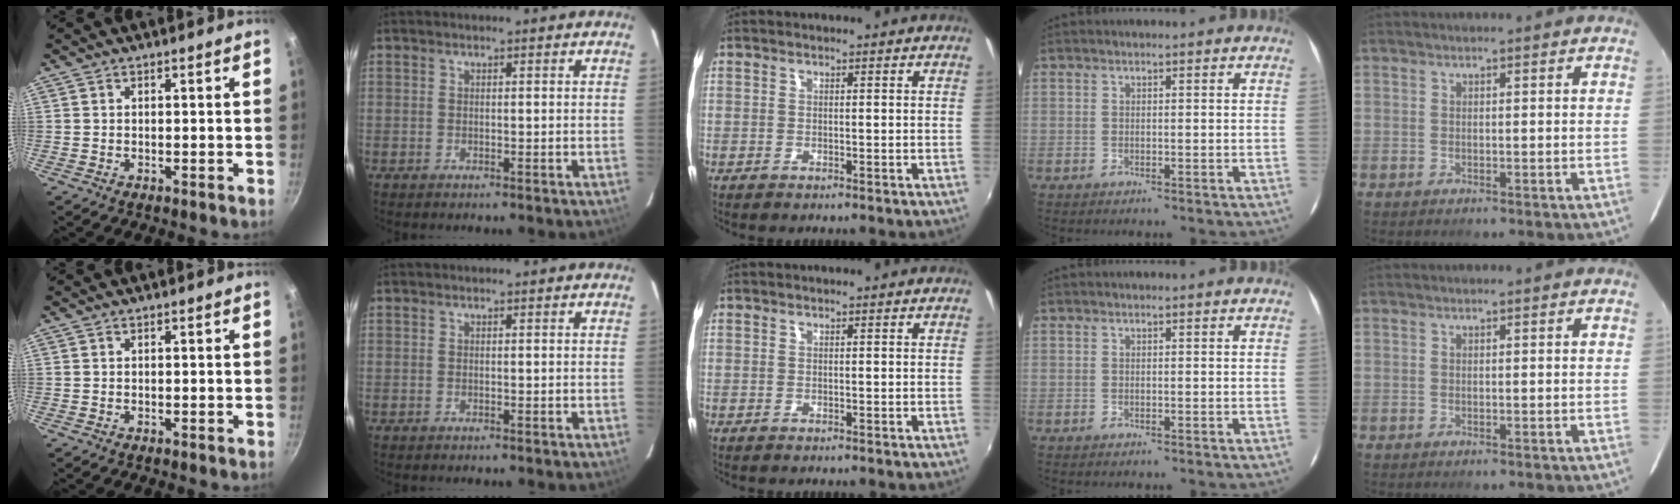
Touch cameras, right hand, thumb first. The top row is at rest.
{}